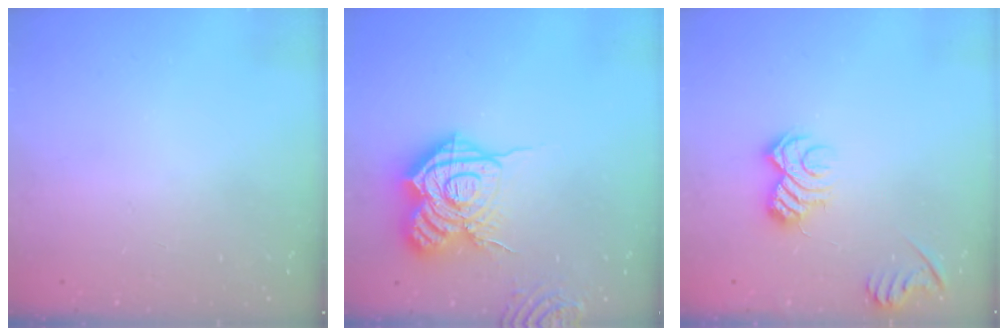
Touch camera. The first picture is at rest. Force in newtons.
{"total": 20.0, "press": 19.9, "slide": 2.2}
{"total": 9.9, "press": 9.9, "slide": 0.5}